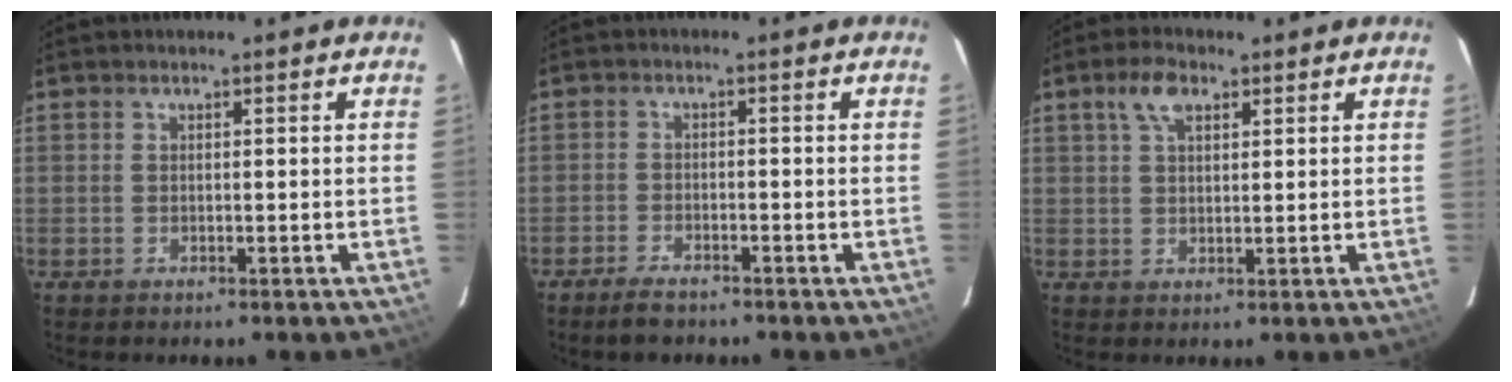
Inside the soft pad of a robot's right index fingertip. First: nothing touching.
{"total": 3.8, "force": [-3.2, 1.3, 1.5], "torque": [-0.048, -0.003, -0.060]}
{"total": 4.2, "force": [2.5, 2.0, 2.8], "torque": [-0.053, 0.012, 0.045]}